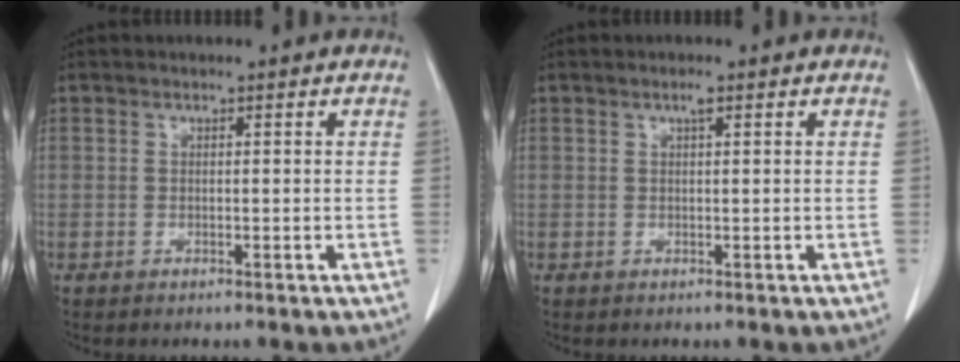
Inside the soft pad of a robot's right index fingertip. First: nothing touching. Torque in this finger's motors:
{"motor_torque": [0.00, 0.03, 0.00, 0.00]}